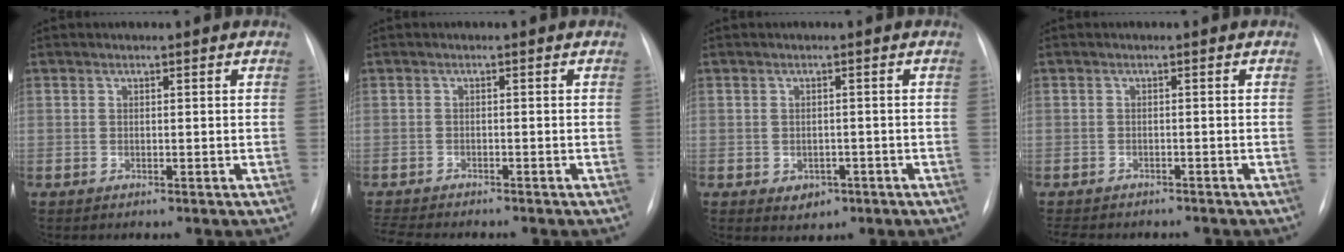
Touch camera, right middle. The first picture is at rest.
{"total": 6.1, "force": [-5.7, 0.7, 2.3], "torque": [-0.040, -0.012, -0.087]}
{"total": 2.6, "force": [-1.2, 2.0, 1.2], "torque": [-0.016, 0.001, -0.003]}
{"total": 8.8, "force": [-7.6, 3.0, 3.3], "torque": [-0.062, -0.003, -0.094]}